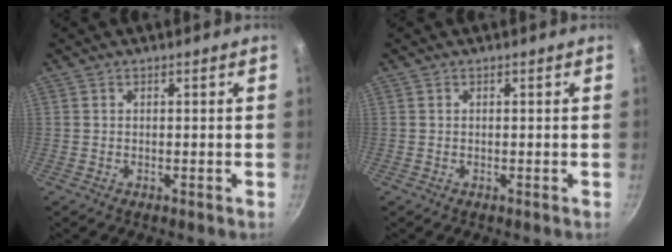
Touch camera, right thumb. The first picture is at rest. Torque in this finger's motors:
{"motor_torque": [0.27, 0.30, -0.02, 0.01, 0.00]}